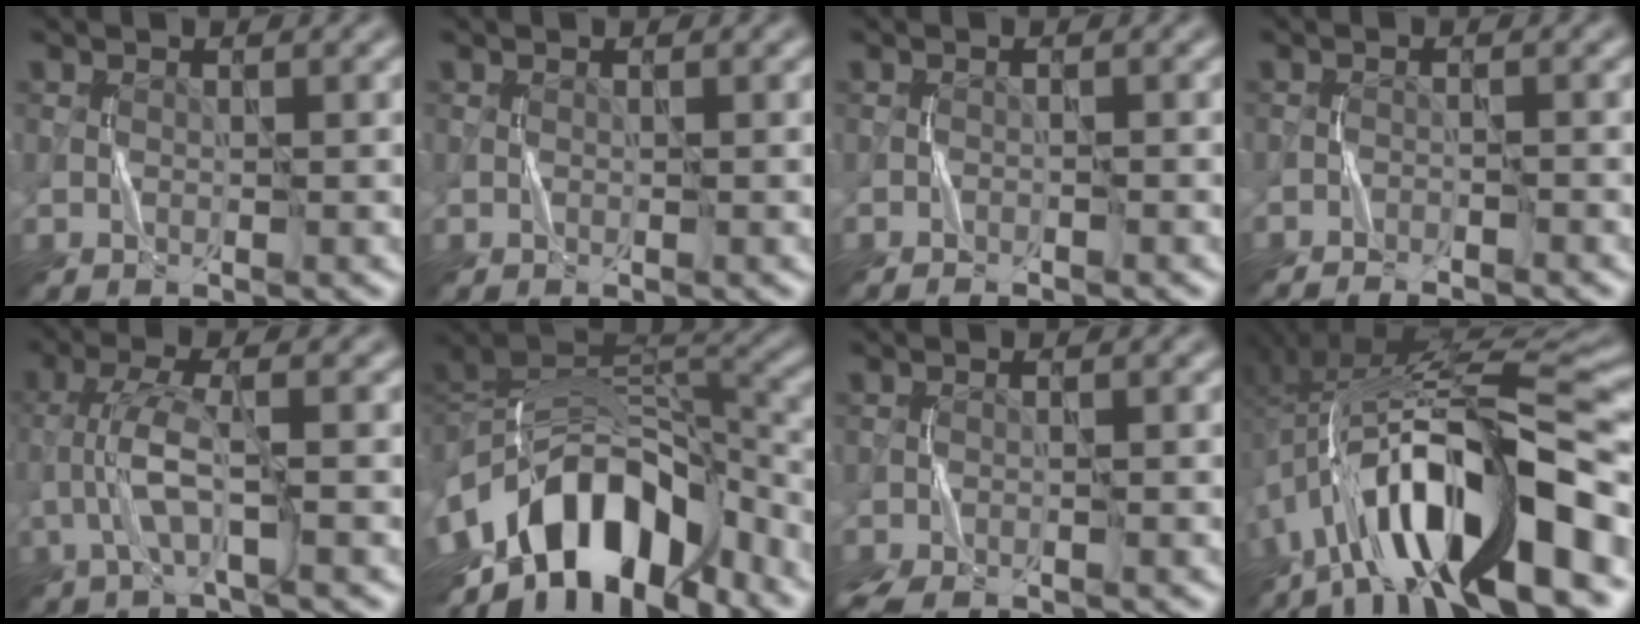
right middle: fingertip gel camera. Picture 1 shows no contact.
{"total": 0.0}
{"total": 1.1, "force": [-1.0, 0.0, 0.4], "torque": [-0.008, 0.001, -0.021]}
{"total": 2.6, "force": [-2.5, 0.2, 0.7], "torque": [-0.015, 0.000, -0.043]}
{"total": 4.1, "force": [-1.2, 0.6, 3.9], "torque": [-0.087, 0.011, -0.028]}
{"total": 14.0, "force": [-6.6, 7.6, 9.7], "torque": [-0.168, 0.015, -0.119]}
{"total": 2.5, "force": [-1.9, 0.5, 1.6], "torque": [-0.040, -0.010, -0.040]}
{"total": 15.7, "force": [-6.4, 4.1, 13.8], "torque": [-0.235, 0.033, -0.103]}